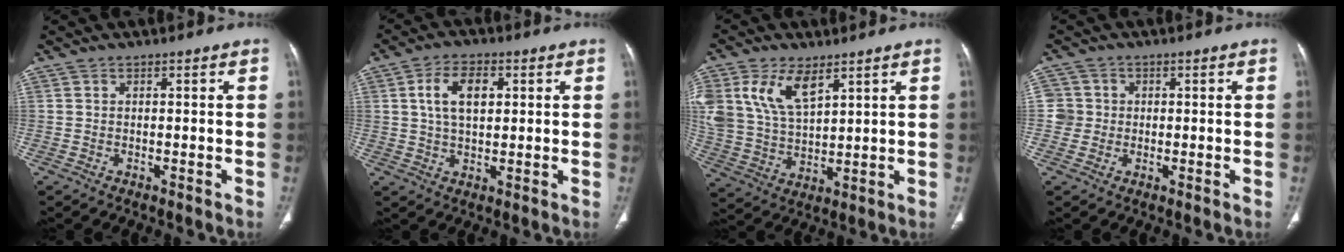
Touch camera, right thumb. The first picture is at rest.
{"total": 7.5, "force": [1.9, 4.3, 5.8], "torque": [-0.097, 0.003, 0.033]}
{"total": 12.6, "force": [6.2, 6.9, 8.6], "torque": [-0.167, -0.015, 0.134]}
{"total": 3.6, "force": [0.0, 3.6, 0.1], "torque": [0.026, 0.009, -0.004]}